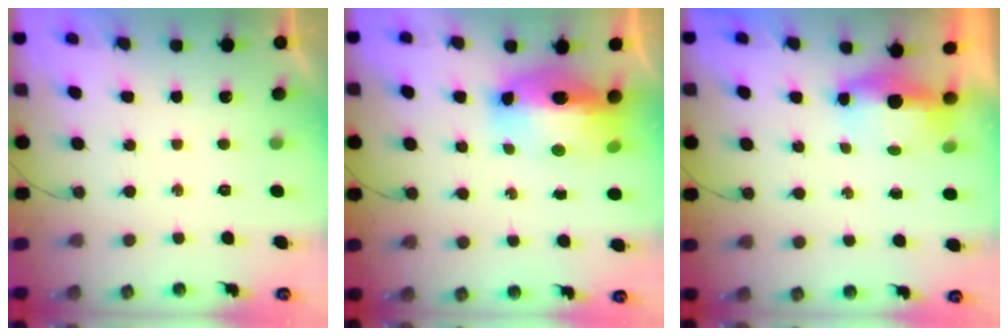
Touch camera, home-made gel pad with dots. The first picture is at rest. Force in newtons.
{"total": 15.5, "press": 15.4, "slide": 1.6}
{"total": 5.7, "press": 5.7, "slide": 0.8}